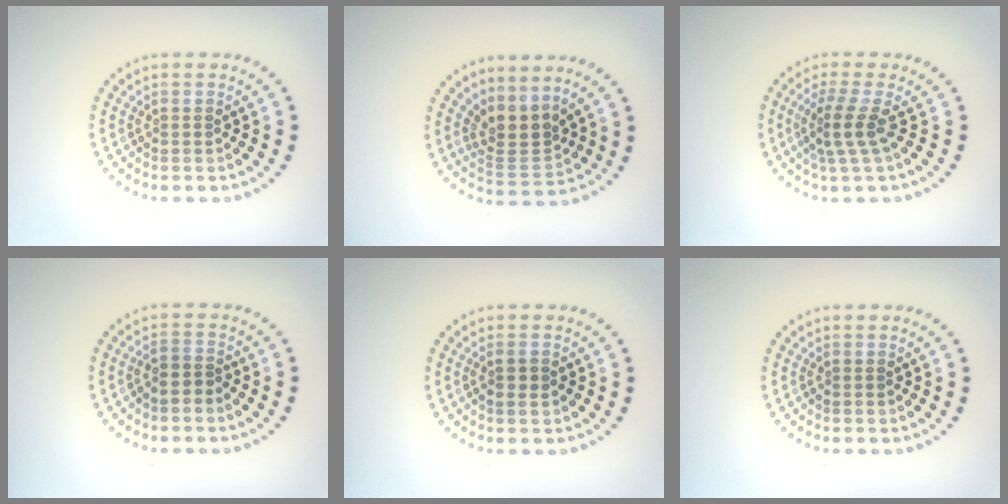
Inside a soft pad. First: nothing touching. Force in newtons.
{"total": 3.0, "press": 2.1, "slide": 2.1}
{"total": 2.7, "press": 1.9, "slide": 1.9}
{"total": 1.2, "press": 0.9, "slide": 0.8}
{"total": 1.3, "press": 1.3, "slide": 0.2}
{"total": 0.0}